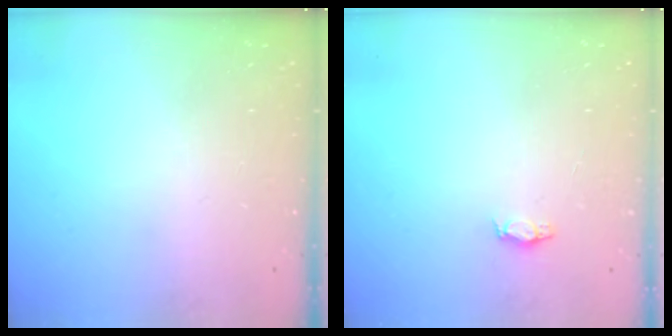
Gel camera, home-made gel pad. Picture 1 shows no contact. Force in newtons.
{"total": 2.9, "press": 2.8, "slide": 0.4}